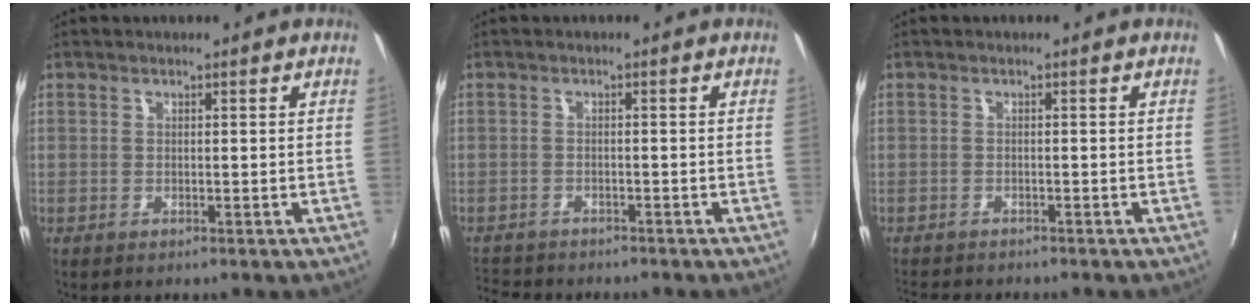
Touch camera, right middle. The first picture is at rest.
{"total": 5.6, "force": [-5.2, 1.6, 1.3], "torque": [-0.049, -0.014, -0.090]}
{"total": 4.1, "force": [-3.9, 0.5, 1.2], "torque": [-0.035, -0.018, -0.068]}